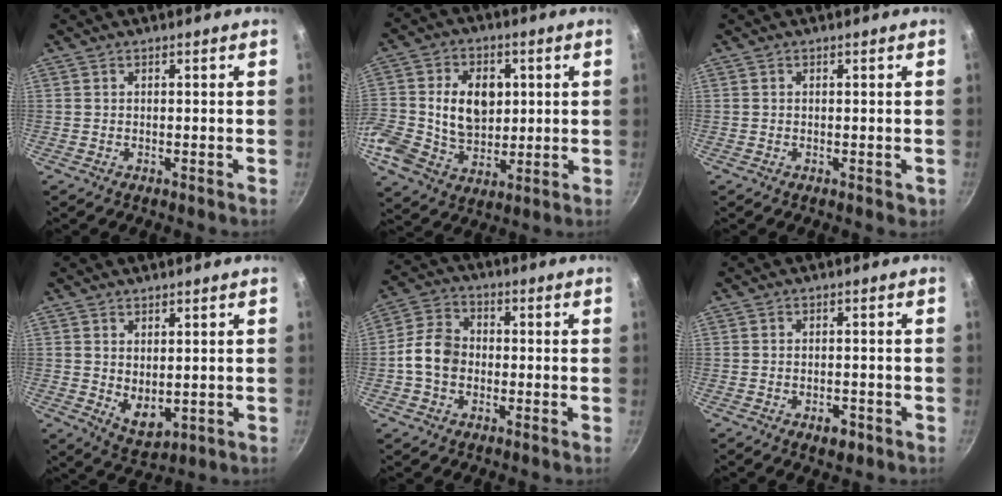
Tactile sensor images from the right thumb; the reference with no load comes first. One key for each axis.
{"total": 17.5, "fx": 1.5, "fy": 13.4, "fz": 11.2, "tx": -0.215, "ty": 0.017, "tz": 0.026}
{"total": 0.9, "fx": -0.1, "fy": 0.6, "fz": 0.7, "tx": -0.006, "ty": 0.000, "tz": 0.000}
{"total": 5.8, "fx": 1.1, "fy": 3.4, "fz": 4.6, "tx": -0.062, "ty": -0.022, "tz": 0.032}
{"total": 8.4, "fx": -1.3, "fy": 6.6, "fz": 5.0, "tx": -0.069, "ty": 0.024, "tz": -0.037}
{"total": 3.1, "fx": -1.6, "fy": 1.6, "fz": 2.1, "tx": -0.024, "ty": 0.011, "tz": -0.019}